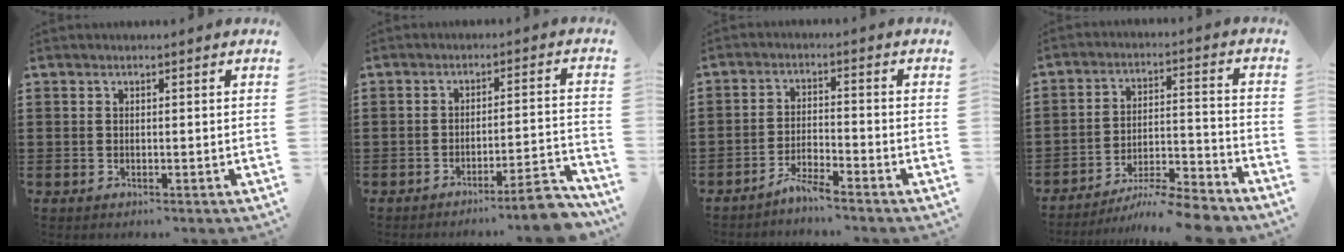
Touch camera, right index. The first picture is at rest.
{"total": 6.2, "force": [-5.1, 0.0, 3.6], "torque": [-0.055, -0.007, -0.094]}
{"total": 3.3, "force": [-3.1, 0.1, 1.2], "torque": [-0.030, 0.005, -0.064]}
{"total": 7.8, "force": [-7.4, 0.3, 2.7], "torque": [-0.040, 0.011, -0.142]}